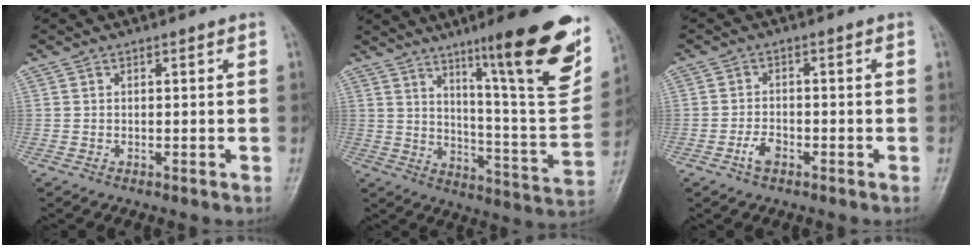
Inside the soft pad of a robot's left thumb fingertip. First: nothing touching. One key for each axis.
{"total": 23.5, "fx": 13.6, "fy": 3.3, "fz": 18.9, "tx": -0.234, "ty": -0.068, "tz": 0.208}
{"total": 3.0, "fx": -1.7, "fy": 1.7, "fz": 1.9, "tx": -0.035, "ty": 0.012, "tz": -0.032}